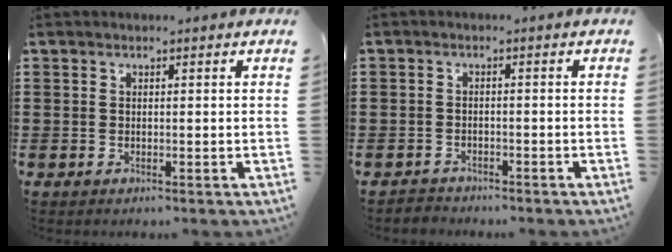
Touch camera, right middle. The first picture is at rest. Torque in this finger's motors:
{"motor_torque": [-1.30, 0.65, -1.05, -0.21]}